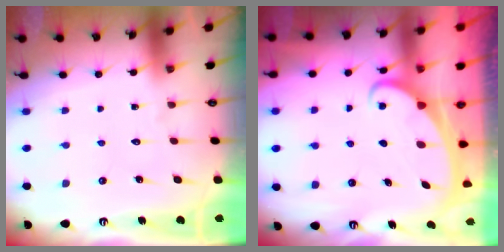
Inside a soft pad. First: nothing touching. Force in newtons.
{"total": 2.5, "press": 2.5, "slide": 0.3}